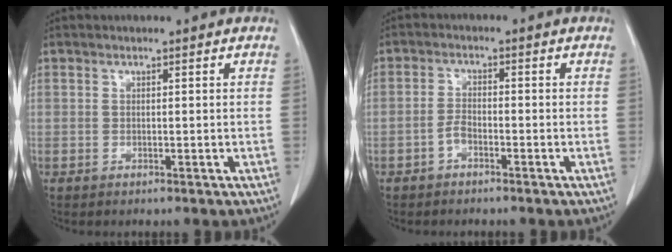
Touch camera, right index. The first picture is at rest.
{"total": 2.1, "force": [-1.3, 0.9, 1.3], "torque": [-0.021, 0.006, -0.025]}